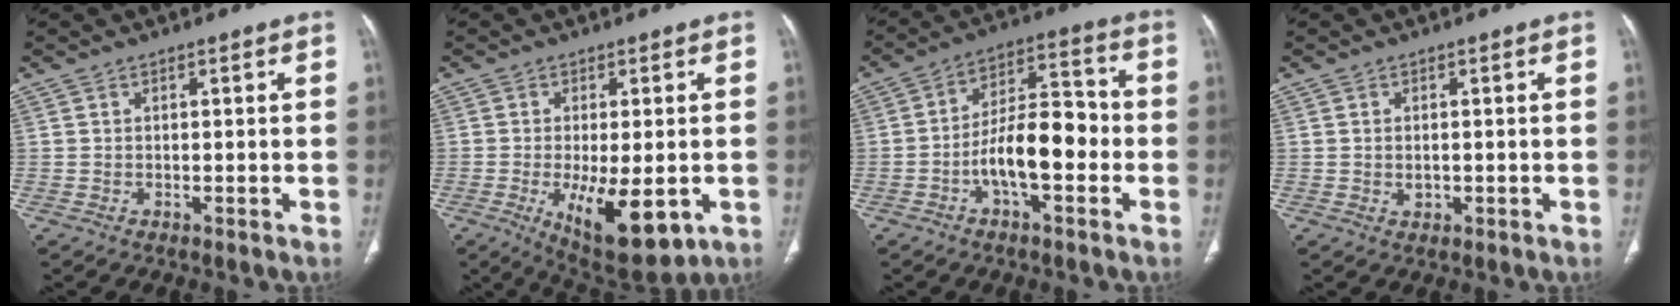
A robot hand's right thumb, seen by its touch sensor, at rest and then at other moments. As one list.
[{"total": 13.1, "force": [-3.8, 5.2, 11.4], "torque": [-0.171, -0.019, -0.041]}, {"total": 12.5, "force": [-3.4, 5.5, 10.7], "torque": [-0.163, 0.044, -0.063]}, {"total": 1.5, "force": [-0.1, 1.1, 1.0], "torque": [-0.014, 0.000, 0.002]}]